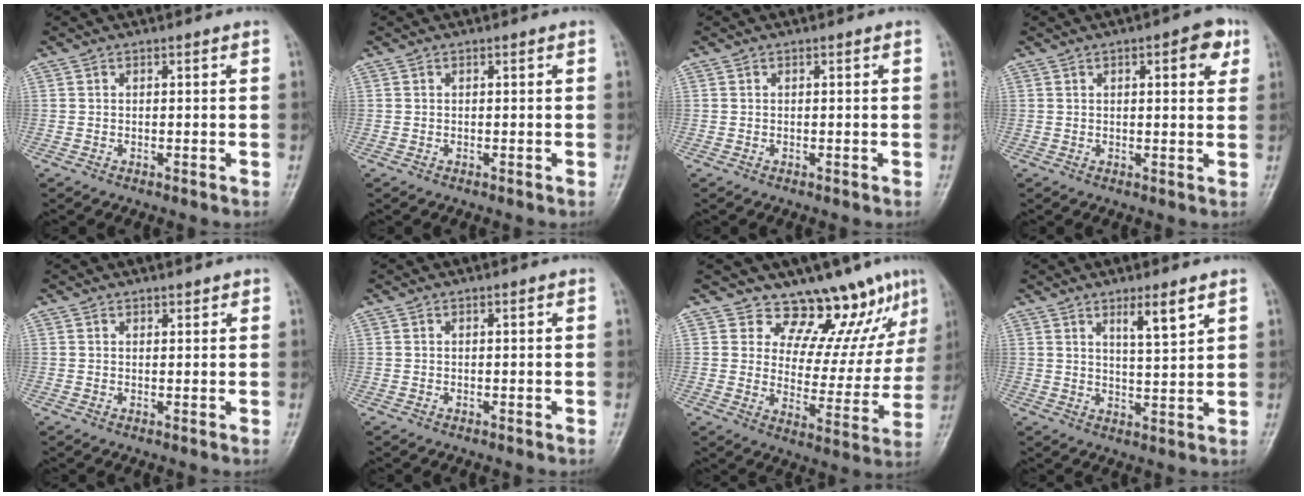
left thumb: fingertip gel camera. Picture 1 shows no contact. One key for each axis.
{"total": 0.0}
{"total": 0.0}
{"total": 10.4, "fx": 3.5, "fy": 4.9, "fz": 8.5, "tx": -0.060, "ty": 0.011, "tz": 0.033}
{"total": 1.2, "fx": 1.0, "fy": 0.5, "fz": 0.3, "tx": 0.004, "ty": -0.005, "tz": 0.011}
{"total": 0.0}
{"total": 12.3, "fx": 10.2, "fy": 4.8, "fz": 4.9, "tx": -0.025, "ty": -0.087, "tz": 0.145}
{"total": 5.6, "fx": 3.4, "fy": 0.7, "fz": 4.4, "tx": -0.071, "ty": -0.030, "tz": 0.060}